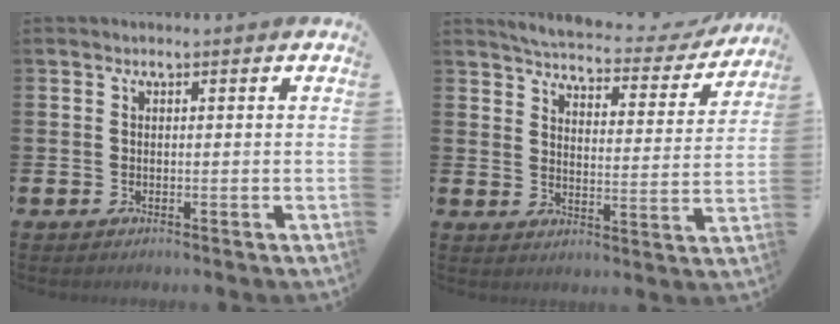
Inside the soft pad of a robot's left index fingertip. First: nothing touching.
{"total": 4.6, "force": [4.4, 0.8, 1.1], "torque": [-0.034, -0.038, 0.067]}